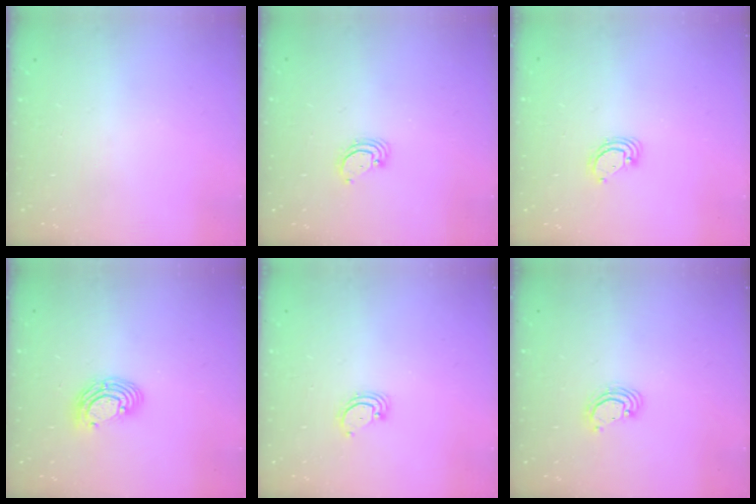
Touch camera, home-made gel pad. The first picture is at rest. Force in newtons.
{"total": 2.9, "press": 2.9, "slide": 0.3}
{"total": 3.5, "press": 3.5, "slide": 0.1}
{"total": 7.9, "press": 7.8, "slide": 1.2}
{"total": 2.8, "press": 2.8, "slide": 0.2}
{"total": 3.0, "press": 3.0, "slide": 0.3}